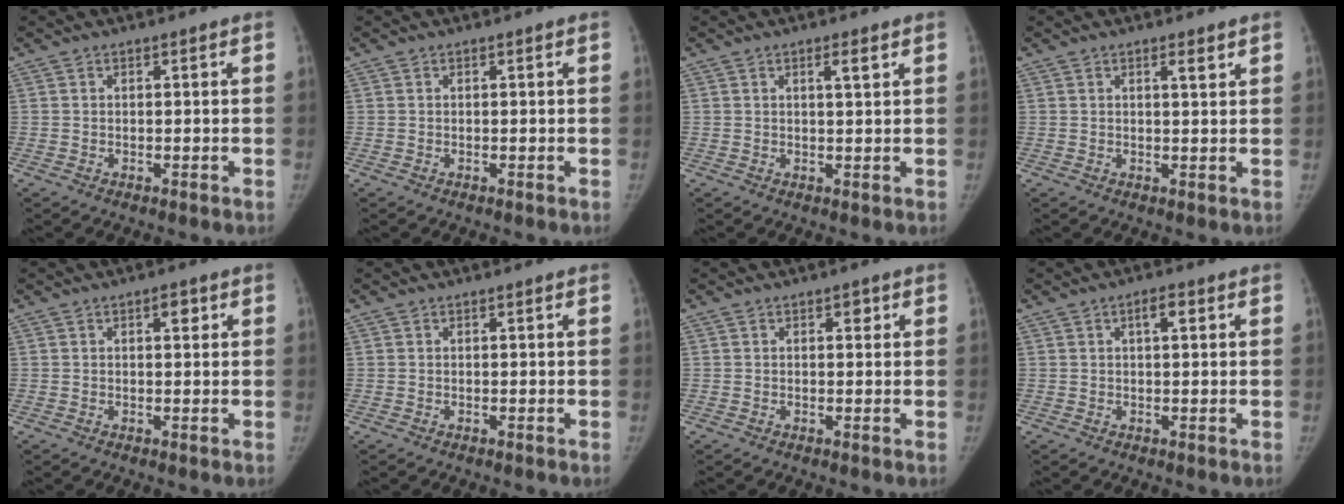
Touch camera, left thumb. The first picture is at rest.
{"total": 0.0}
{"total": 2.2, "force": [1.2, 0.2, 1.9], "torque": [-0.032, -0.007, 0.020]}
{"total": 2.0, "force": [1.3, 0.3, 1.5], "torque": [-0.022, -0.008, 0.021]}
{"total": 2.0, "force": [0.8, 0.9, 1.5], "torque": [-0.014, 0.001, 0.011]}
{"total": 0.0}
{"total": 1.2, "force": [0.5, 0.7, 0.8], "torque": [0.000, 0.002, 0.006]}
{"total": 2.6, "force": [1.0, 0.9, 2.3], "torque": [-0.034, 0.006, 0.016]}